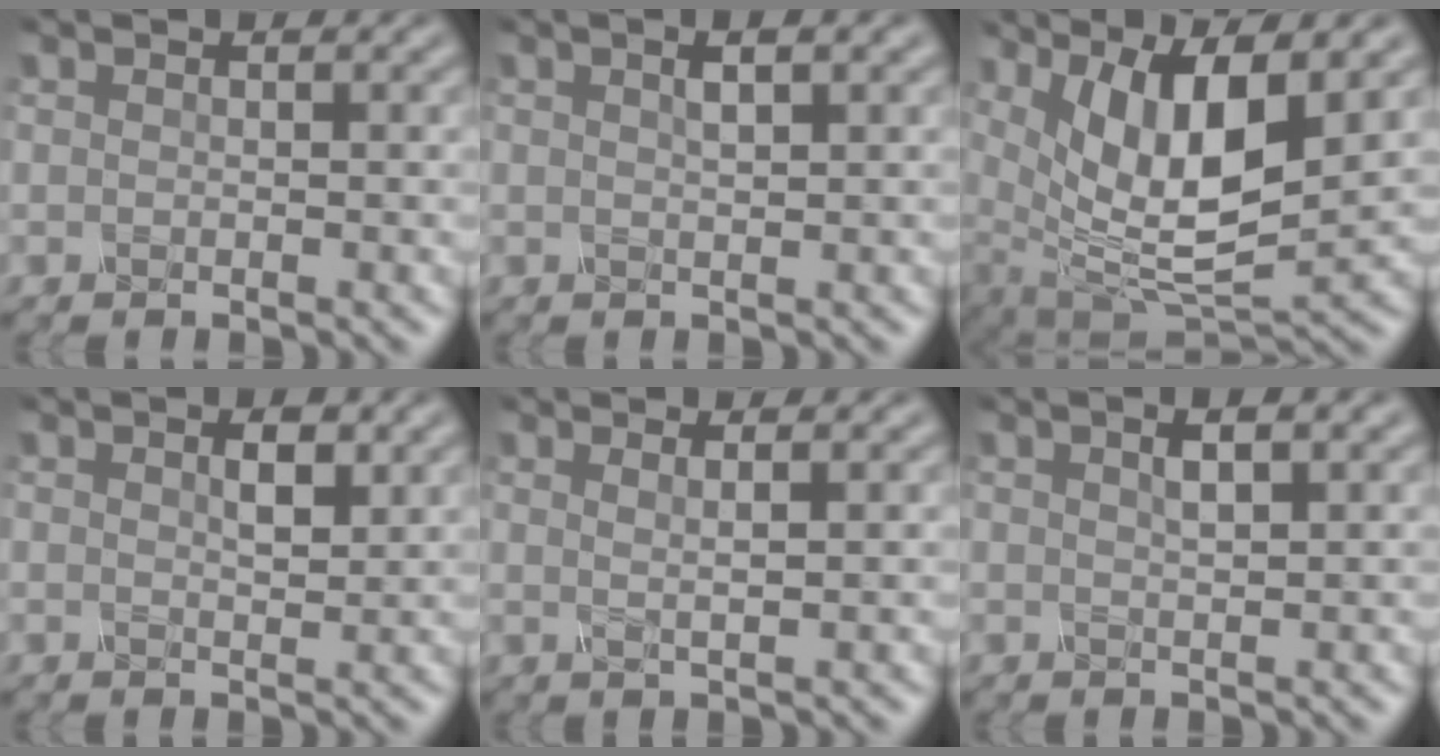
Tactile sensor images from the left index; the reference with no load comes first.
{"total": 2.1, "force": [0.8, 0.6, 1.8], "torque": [-0.019, 0.004, 0.014]}
{"total": 10.8, "force": [3.3, 4.0, 9.5], "torque": [-0.176, -0.011, 0.070]}
{"total": 1.5, "force": [0.6, 0.4, 1.4], "torque": [-0.026, 0.000, 0.020]}
{"total": 2.1, "force": [0.9, 0.6, 1.8], "torque": [-0.026, 0.004, 0.005]}
{"total": 2.4, "force": [0.9, 0.6, 2.1], "torque": [-0.028, 0.006, 0.019]}